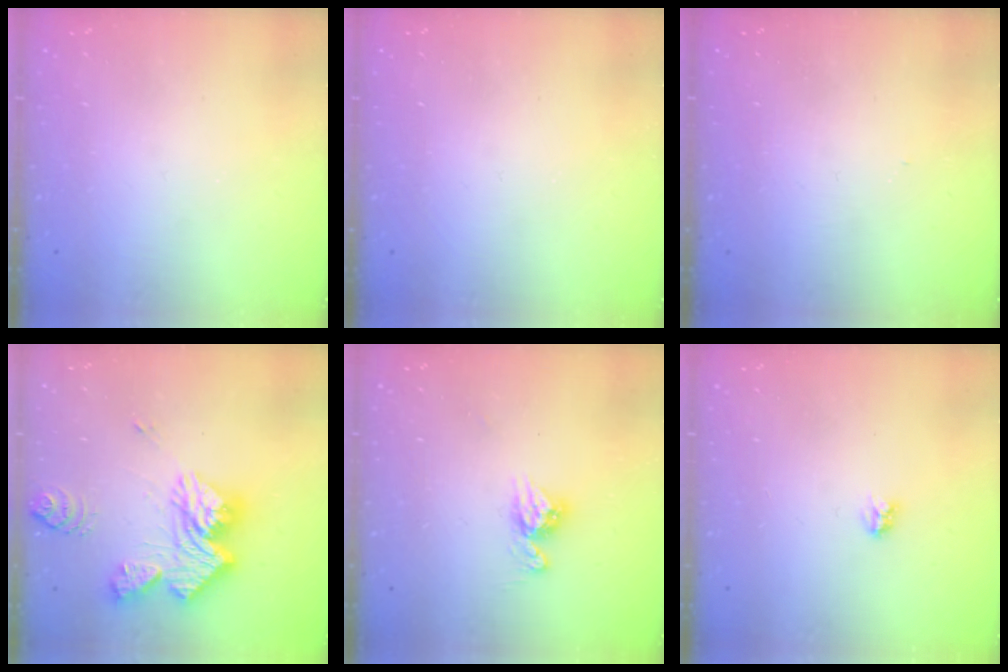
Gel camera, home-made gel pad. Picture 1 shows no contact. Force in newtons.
{"total": 0.0}
{"total": 3.3, "press": 3.3, "slide": 0.4}
{"total": 19.3, "press": 19.1, "slide": 2.0}
{"total": 8.5, "press": 8.4, "slide": 0.8}
{"total": 2.9, "press": 2.9, "slide": 0.3}